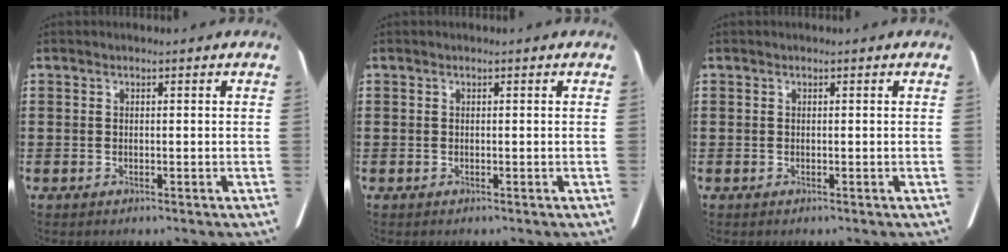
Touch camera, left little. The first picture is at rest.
{"total": 0.0}
{"total": 0.0}